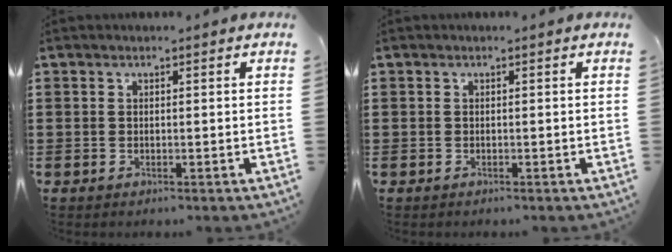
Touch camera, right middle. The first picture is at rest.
{"total": 0.0}